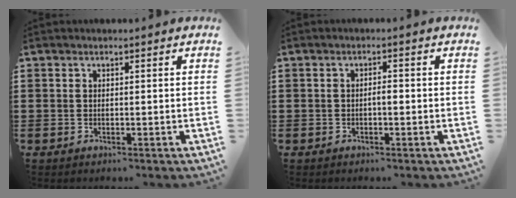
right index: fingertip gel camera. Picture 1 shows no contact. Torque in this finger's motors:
{"motor_torque": [0.42, -0.36, 0.03, 0.03]}